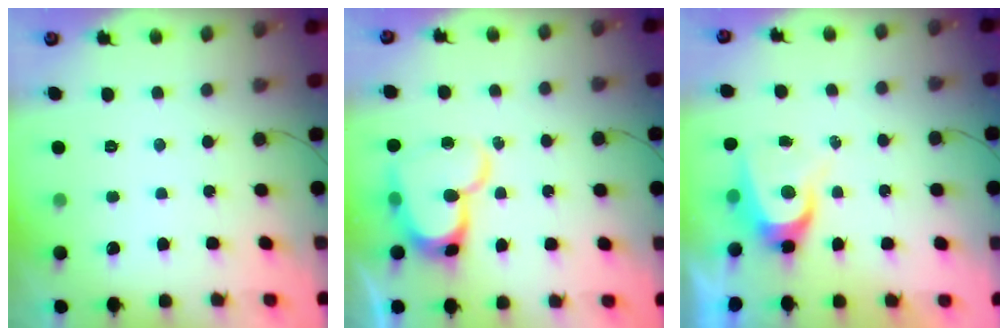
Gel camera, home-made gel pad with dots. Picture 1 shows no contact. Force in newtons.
{"total": 14.4, "press": 14.3, "slide": 1.3}
{"total": 6.7, "press": 6.7, "slide": 0.3}